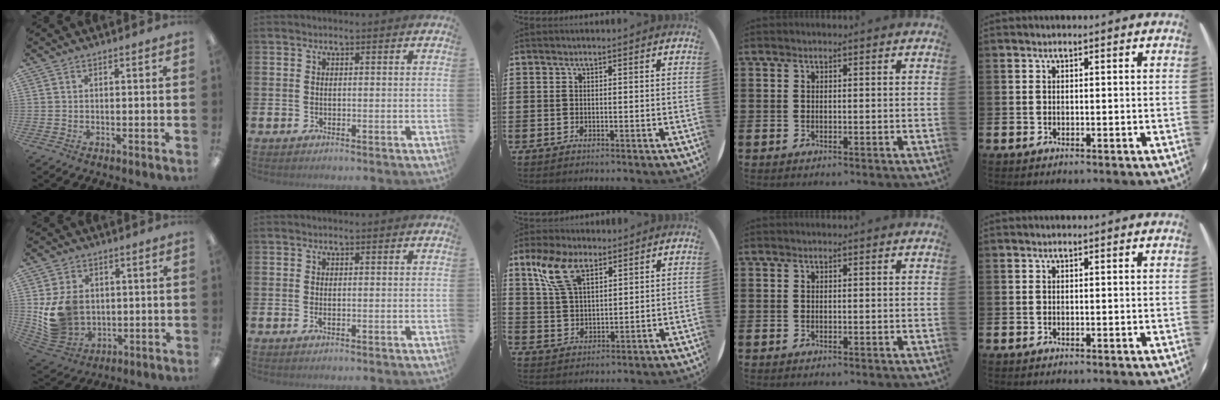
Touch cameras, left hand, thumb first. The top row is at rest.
{"thumb": {"total": 12.2, "force": [1.0, 10.4, 6.3], "torque": [-0.142, 0.002, 0.026]}, "index": {"total": 0.5, "force": [0.0, 0.1, 0.5], "torque": [-0.016, 0.001, 0.001]}, "middle": {"total": 7.9, "force": [5.0, 3.6, 4.9], "torque": [-0.111, 0.005, 0.094]}}